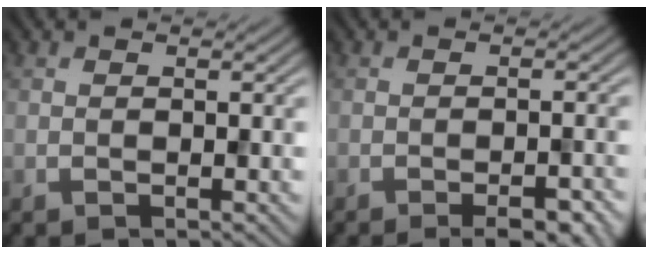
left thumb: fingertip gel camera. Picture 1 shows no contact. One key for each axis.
{"total": 4.5, "fx": -2.9, "fy": 1.1, "fz": 3.2, "tx": -0.048, "ty": 0.001, "tz": -0.029}